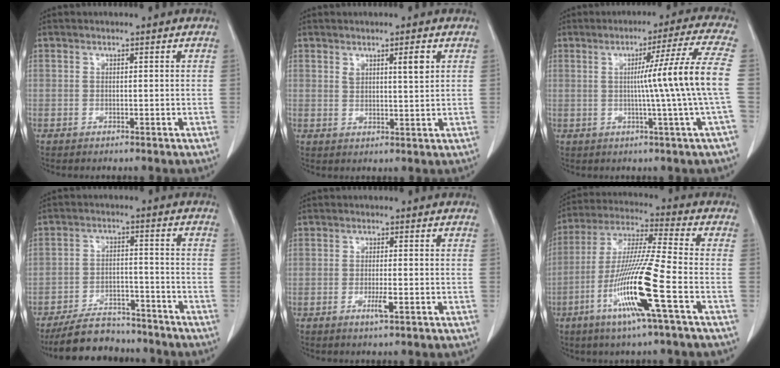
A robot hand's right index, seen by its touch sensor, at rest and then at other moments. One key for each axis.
{"total": 3.3, "fx": 1.6, "fy": 0.5, "fz": 2.8, "tx": -0.043, "ty": -0.004, "tz": 0.026}
{"total": 11.7, "fx": -0.3, "fy": -3.2, "fz": 11.2, "tx": -0.153, "ty": -0.002, "tz": 0.001}
{"total": 10.5, "fx": -9.5, "fy": 3.7, "fz": 2.8, "tx": -0.039, "ty": 0.007, "tz": -0.150}
{"total": 2.5, "fx": -1.0, "fy": 0.1, "fz": 2.3, "tx": -0.042, "ty": -0.004, "tz": -0.016}
{"total": 15.1, "fx": -5.7, "fy": -0.9, "fz": 13.9, "tx": -0.282, "ty": -0.018, "tz": -0.112}